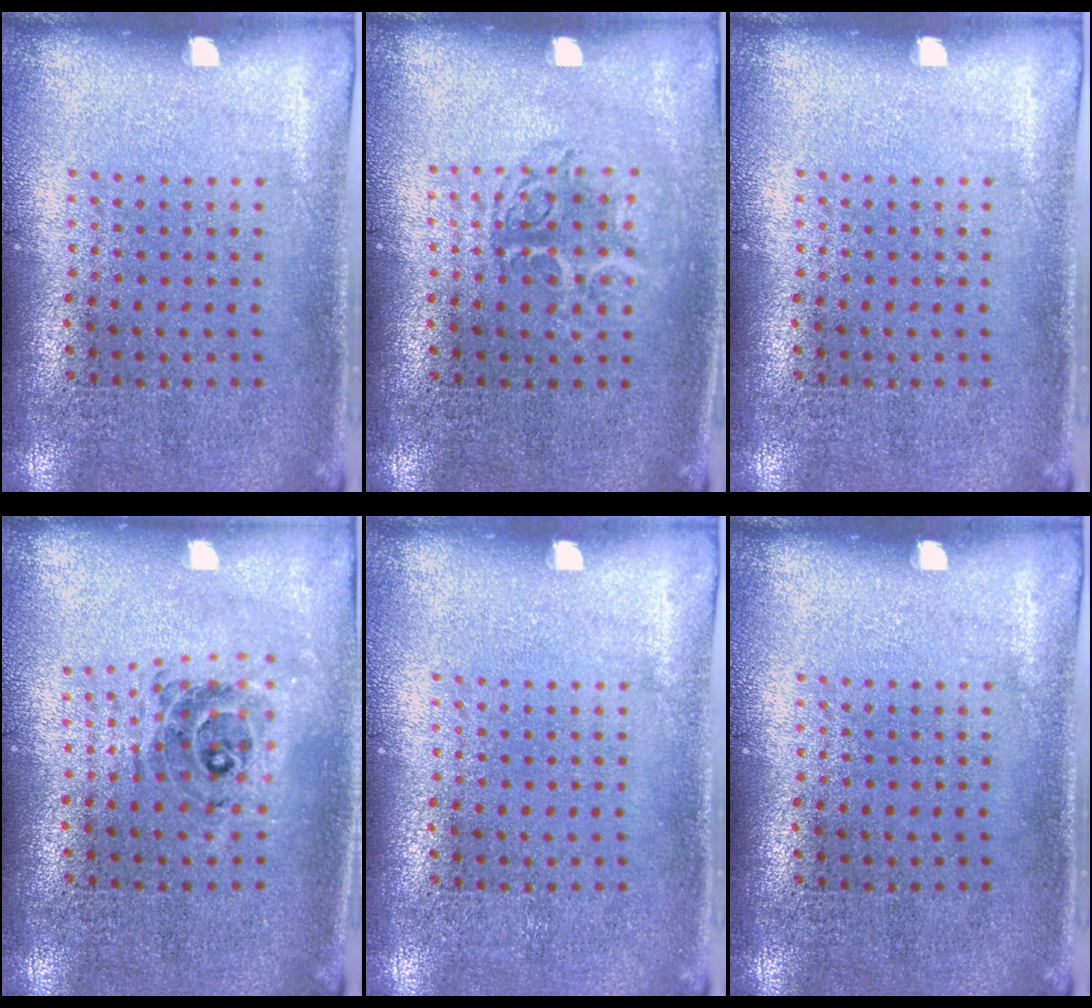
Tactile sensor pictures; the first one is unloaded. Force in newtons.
{"total": 1.3, "press": 1.1, "slide": 0.7}
{"total": 0.0}
{"total": 0.7, "press": 0.7, "slide": 0.1}
{"total": 0.0}
{"total": 0.0}